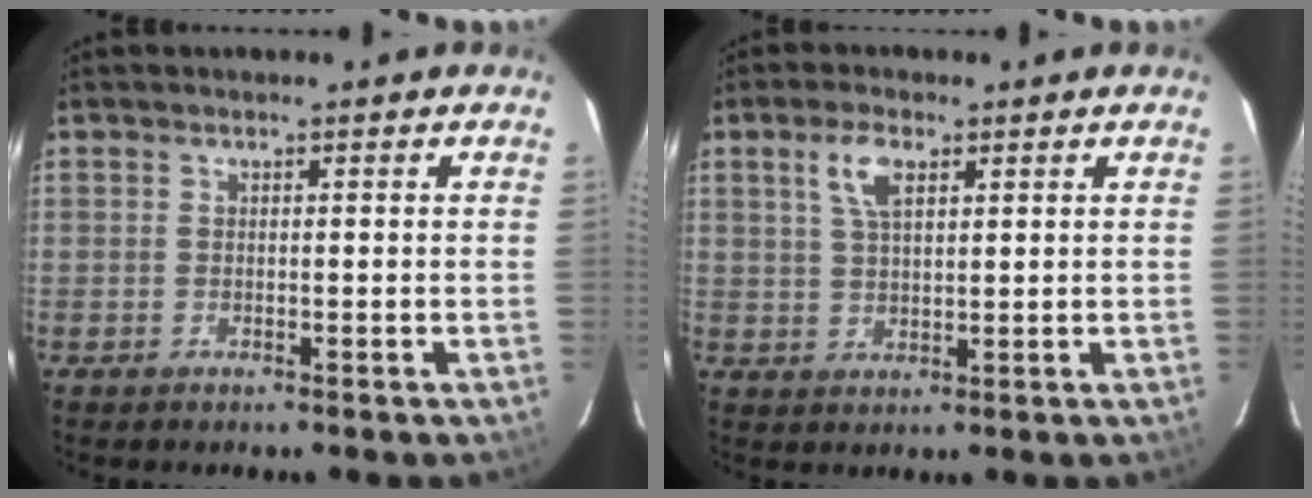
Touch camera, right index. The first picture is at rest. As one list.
[{"total": 5.3, "force": [2.5, 2.4, 4.0], "torque": [-0.077, 0.010, 0.049]}]